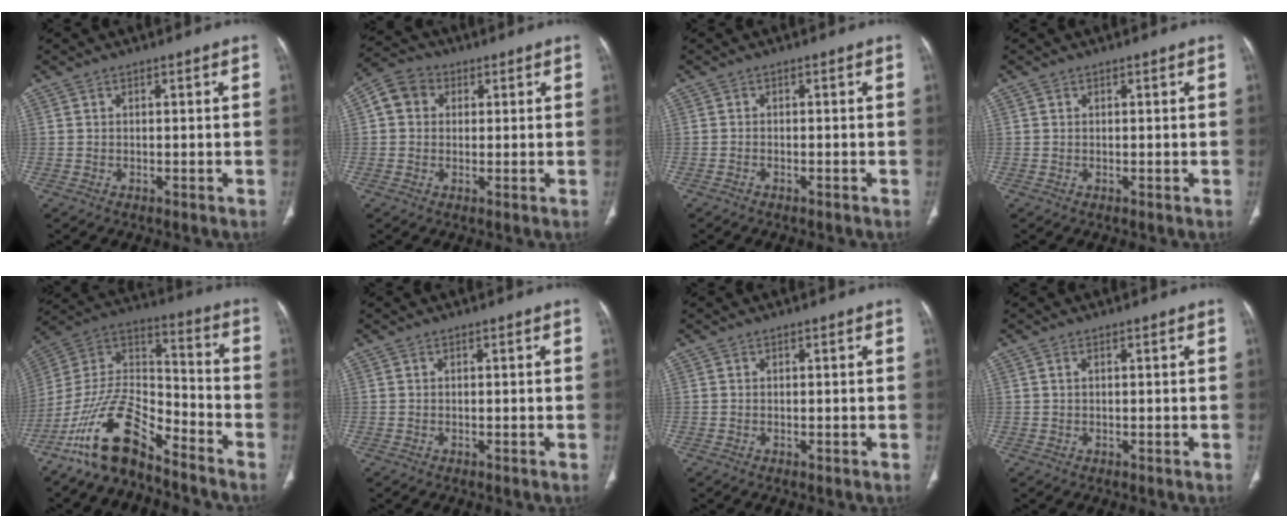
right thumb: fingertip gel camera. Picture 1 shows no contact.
{"total": 6.0, "force": [1.3, 5.2, 2.8], "torque": [-0.039, 0.013, 0.014]}
{"total": 0.7, "force": [-0.7, 0.1, 0.2], "torque": [-0.008, 0.005, -0.011]}
{"total": 0.0}
{"total": 16.2, "force": [-11.9, 5.8, 9.4], "torque": [-0.160, 0.094, -0.227]}
{"total": 0.0}
{"total": 0.0}
{"total": 0.6, "force": [0.2, 0.3, 0.5], "torque": [-0.014, 0.004, 0.003]}